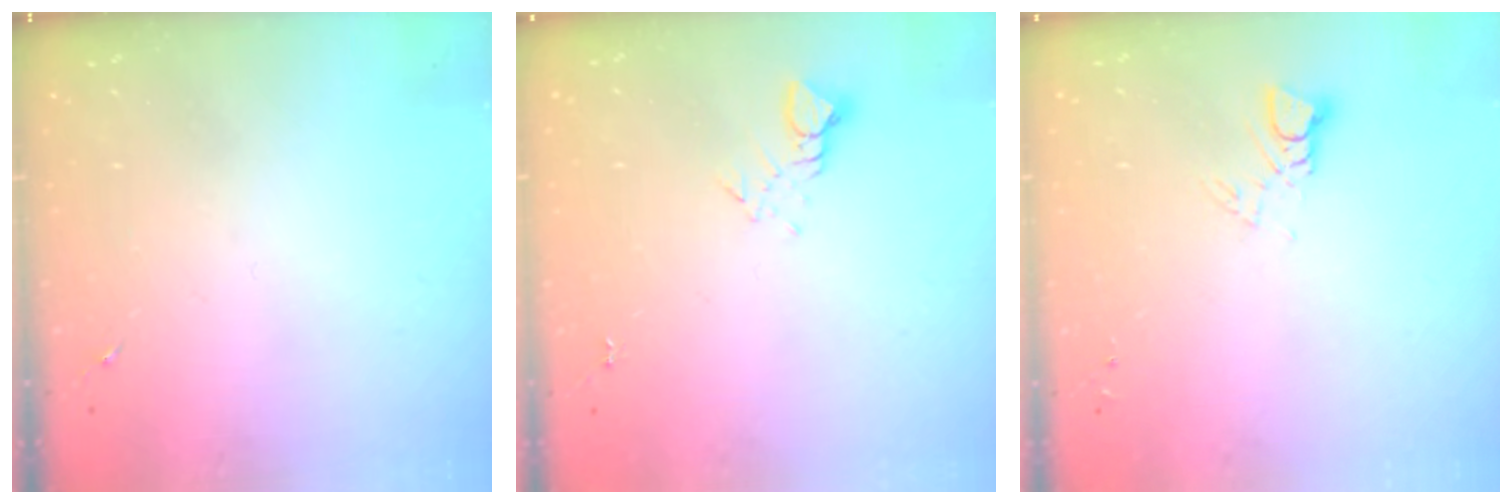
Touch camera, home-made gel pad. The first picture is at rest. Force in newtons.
{"total": 3.9, "press": 3.9, "slide": 0.3}
{"total": 3.6, "press": 3.6, "slide": 0.1}